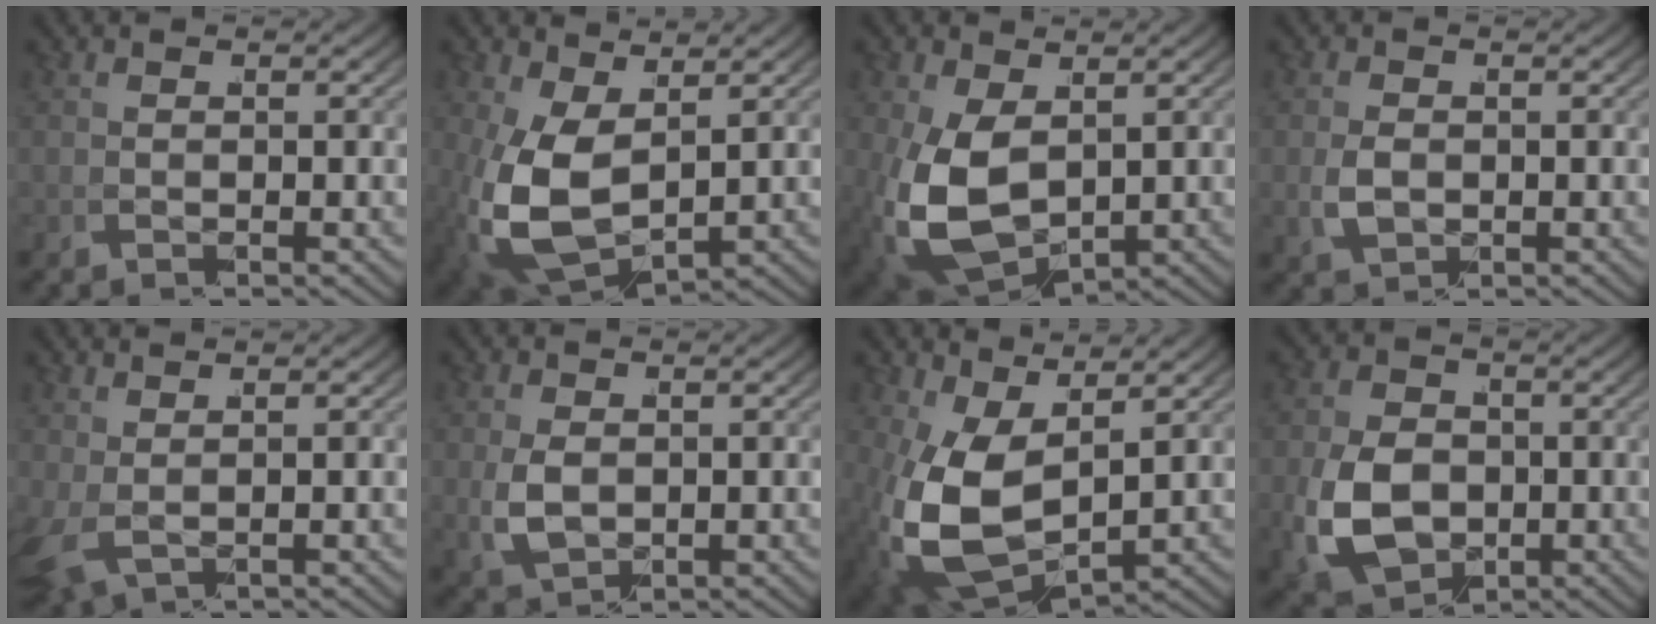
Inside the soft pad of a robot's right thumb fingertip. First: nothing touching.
{"total": 8.9, "force": [-0.7, 5.7, 6.8], "torque": [-0.194, -0.056, 0.026]}
{"total": 9.8, "force": [-1.4, 6.9, 6.9], "torque": [-0.193, -0.064, 0.014]}
{"total": 2.6, "force": [-0.1, 1.9, 1.8], "torque": [-0.050, -0.010, 0.012]}
{"total": 1.8, "force": [0.9, 0.8, 1.3], "torque": [-0.038, -0.004, 0.029]}
{"total": 4.1, "force": [0.2, 2.9, 2.8], "torque": [-0.081, -0.020, 0.026]}
{"total": 9.8, "force": [-0.3, 5.9, 7.8], "torque": [-0.216, -0.060, 0.033]}
{"total": 9.0, "force": [-1.3, 6.8, 5.8], "torque": [-0.140, -0.038, 0.002]}